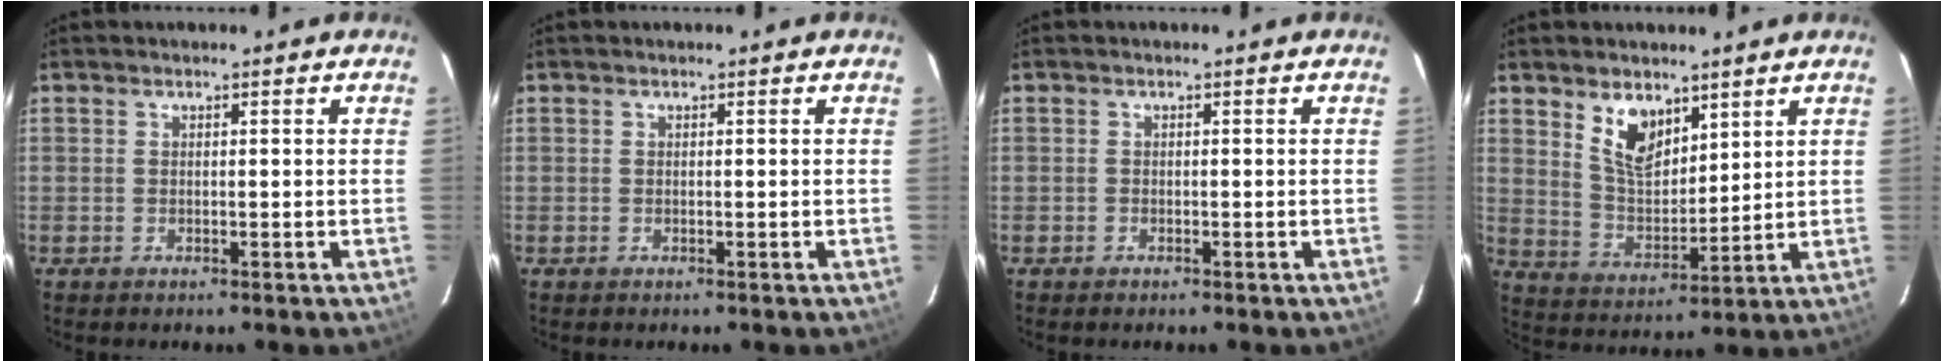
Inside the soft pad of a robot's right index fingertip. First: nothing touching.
{"total": 0.0}
{"total": 0.6, "force": [-0.5, 0.4, 0.0], "torque": [-0.002, 0.001, -0.010]}
{"total": 8.7, "force": [5.3, 4.6, 5.2], "torque": [-0.090, 0.003, 0.111]}